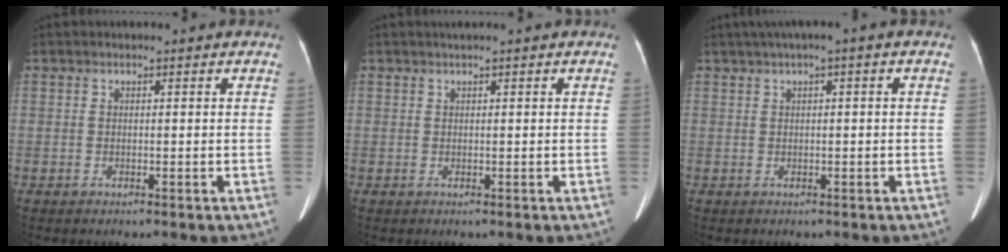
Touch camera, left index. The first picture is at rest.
{"total": 0.8, "force": [0.5, -0.1, 0.6], "torque": [-0.013, 0.008, 0.013]}
{"total": 3.2, "force": [1.2, 0.0, 3.0], "torque": [-0.055, 0.020, 0.019]}